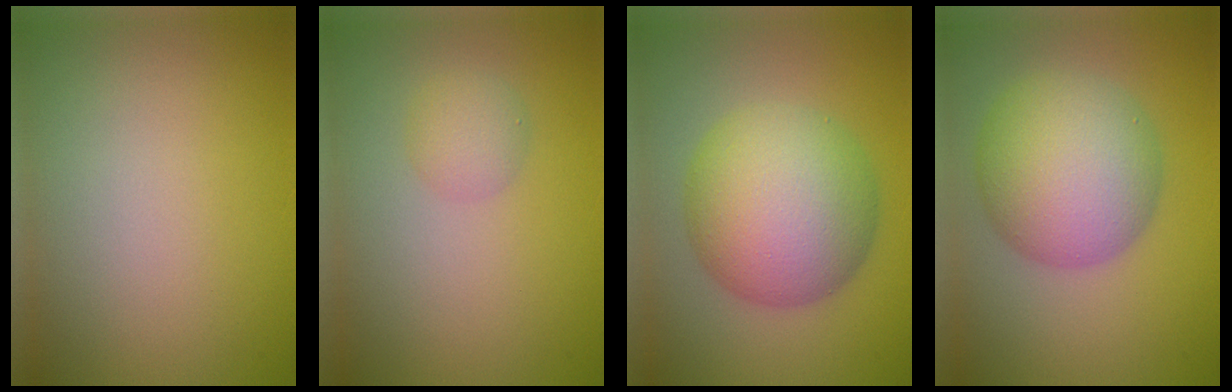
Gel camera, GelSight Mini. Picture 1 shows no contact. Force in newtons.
{"total": 1.9, "press": 1.9, "slide": 0.1}
{"total": 10.3, "press": 10.3, "slide": 0.1}
{"total": 8.9, "press": 8.9, "slide": 0.1}